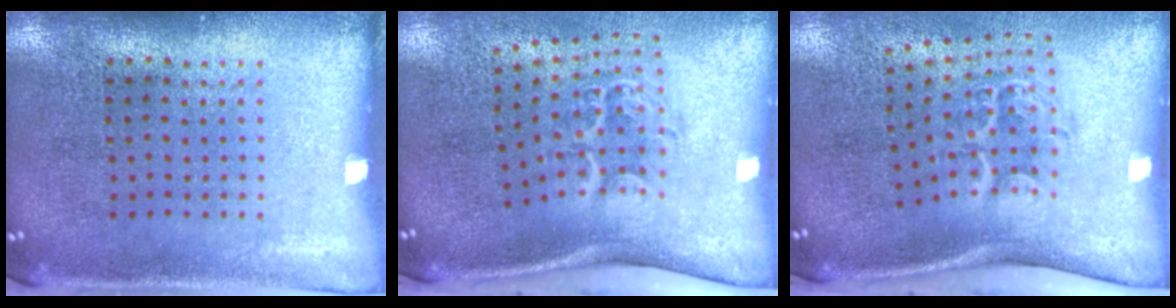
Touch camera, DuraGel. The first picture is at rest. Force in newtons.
{"total": 2.2, "press": 1.3, "slide": 1.8}
{"total": 2.2, "press": 1.3, "slide": 1.8}